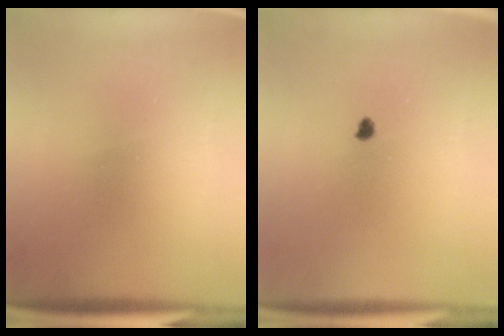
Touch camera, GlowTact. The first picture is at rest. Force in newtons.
{"total": 1.0}